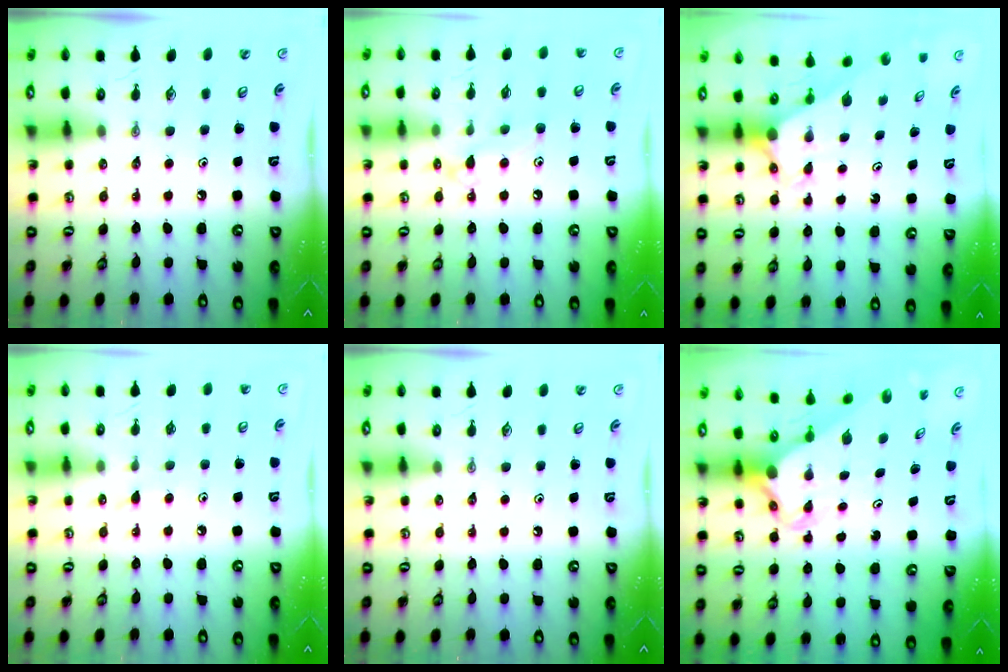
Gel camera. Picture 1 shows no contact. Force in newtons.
{"total": 9.8, "press": 9.8, "slide": 0.6}
{"total": 2.9, "press": 2.9, "slide": 0.0}
{"total": 4.9, "press": 4.8, "slide": 0.7}
{"total": 0.0}
{"total": 3.8, "press": 3.8, "slide": 0.3}